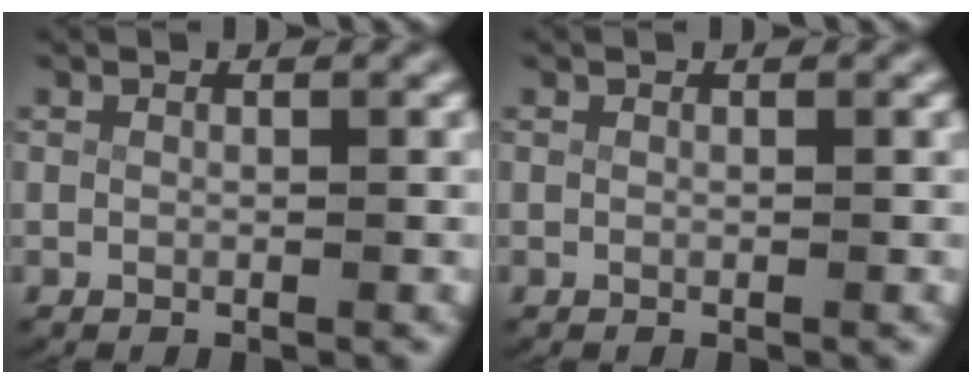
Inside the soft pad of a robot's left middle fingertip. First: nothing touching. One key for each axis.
{"total": 0.0}